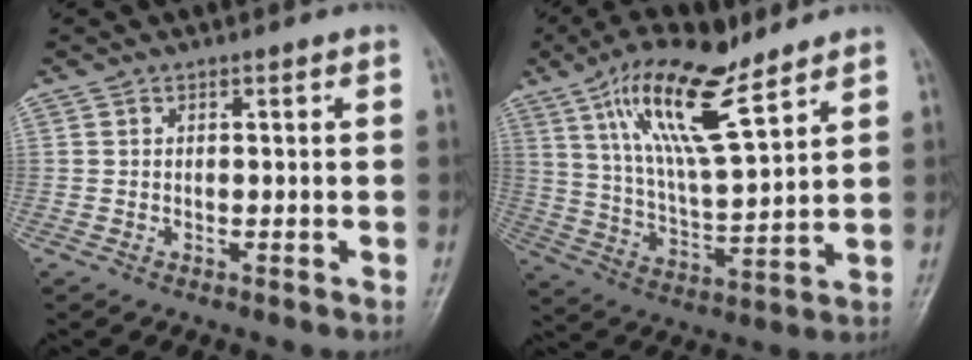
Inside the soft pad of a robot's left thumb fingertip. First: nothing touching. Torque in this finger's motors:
{"motor_torque": [0.31, 0.36, 1.71, -1.06, 0.39]}